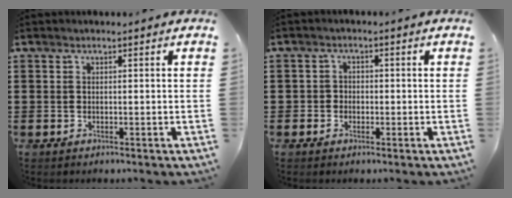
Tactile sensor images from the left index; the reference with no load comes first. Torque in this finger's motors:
{"motor_torque": [-0.02, 0.03, -0.03, -0.01]}